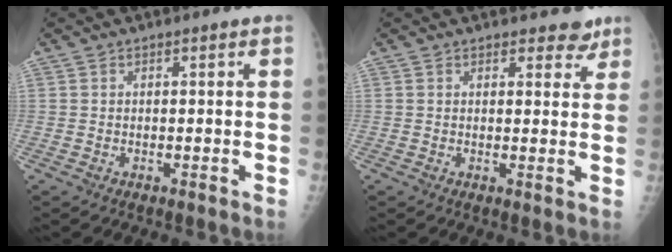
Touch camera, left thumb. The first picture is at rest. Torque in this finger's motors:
{"motor_torque": [-0.20, -0.07, -0.26, -0.04, 0.02]}